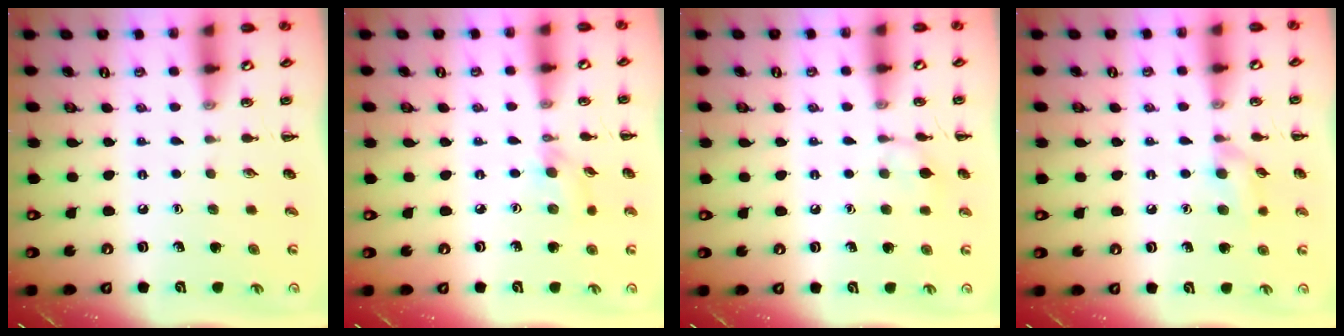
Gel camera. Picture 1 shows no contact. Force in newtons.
{"total": 3.1, "press": 2.9, "slide": 1.1}
{"total": 7.0, "press": 6.8, "slide": 1.5}
{"total": 8.1, "press": 7.9, "slide": 1.7}